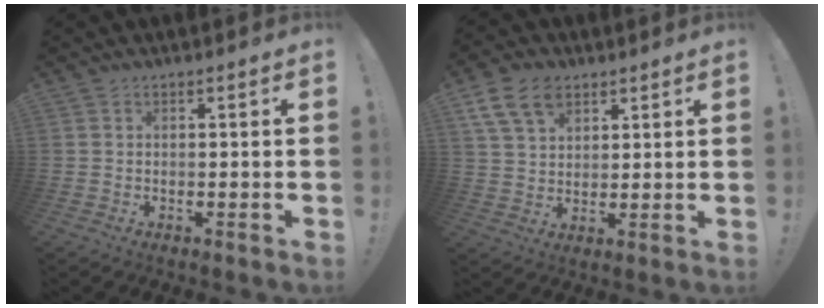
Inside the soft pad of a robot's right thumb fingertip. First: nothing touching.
{"total": 11.2, "force": [6.3, 7.4, 5.6], "torque": [-0.096, -0.022, 0.124]}